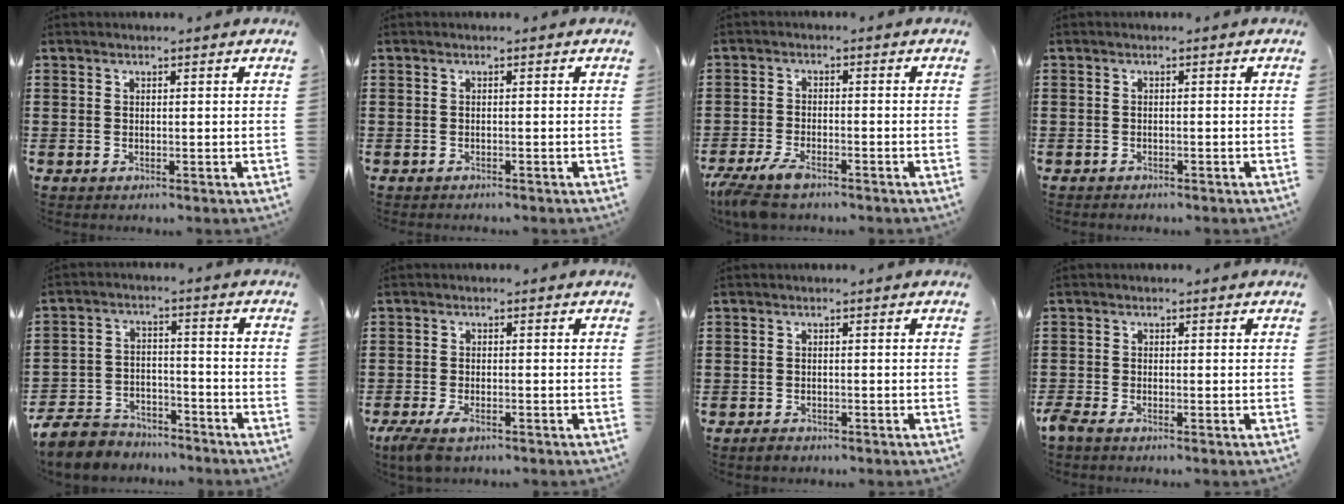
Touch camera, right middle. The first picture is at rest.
{"total": 0.6, "force": [-0.6, 0.0, -0.1], "torque": [0.002, -0.003, -0.013]}
{"total": 4.2, "force": [-3.4, 0.8, 2.4], "torque": [-0.068, -0.011, -0.071]}
{"total": 0.7, "force": [-0.7, 0.2, 0.0], "torque": [-0.001, 0.000, -0.016]}
{"total": 6.5, "force": [-6.2, 1.8, 1.0], "torque": [-0.033, 0.008, -0.127]}
{"total": 2.7, "force": [-2.0, 0.7, 1.7], "torque": [-0.053, -0.009, -0.044]}
{"total": 1.1, "force": [-1.0, 0.4, 0.1], "torque": [-0.002, -0.003, -0.020]}
{"total": 1.4, "force": [-1.2, 0.2, 0.7], "torque": [-0.030, -0.007, -0.026]}